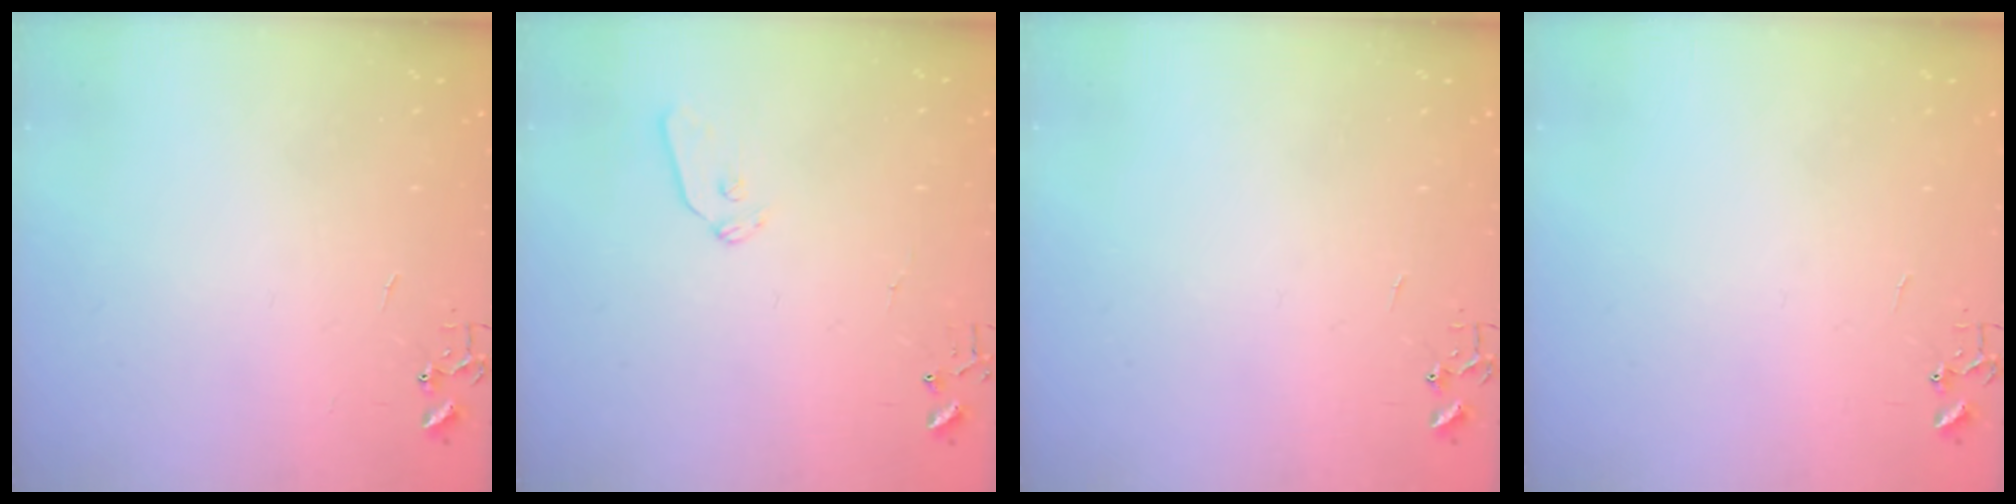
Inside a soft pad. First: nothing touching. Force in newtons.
{"total": 6.0, "press": 5.9, "slide": 0.8}
{"total": 0.0}
{"total": 0.0}